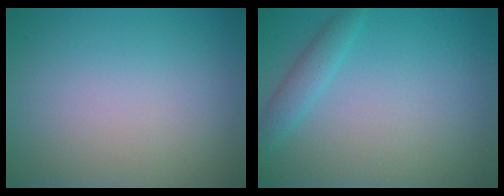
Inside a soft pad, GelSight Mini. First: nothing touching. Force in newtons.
{"total": 1.9, "press": 1.9, "slide": 0.1}